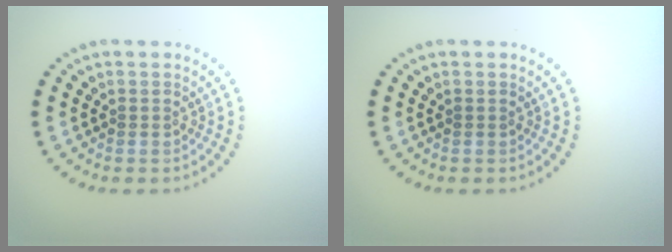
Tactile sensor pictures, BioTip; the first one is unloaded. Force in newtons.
{"total": 0.0}